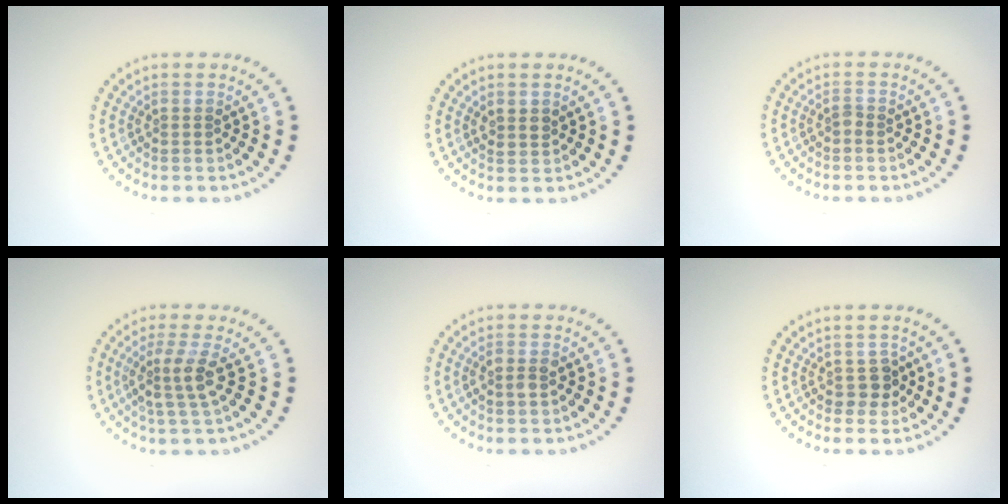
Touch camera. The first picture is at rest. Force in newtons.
{"total": 1.2, "press": 1.1, "slide": 0.5}
{"total": 0.6, "press": 0.5, "slide": 0.4}
{"total": 2.8, "press": 2.2, "slide": 1.7}
{"total": 1.3, "press": 1.3, "slide": 0.4}
{"total": 1.5, "press": 1.4, "slide": 0.6}